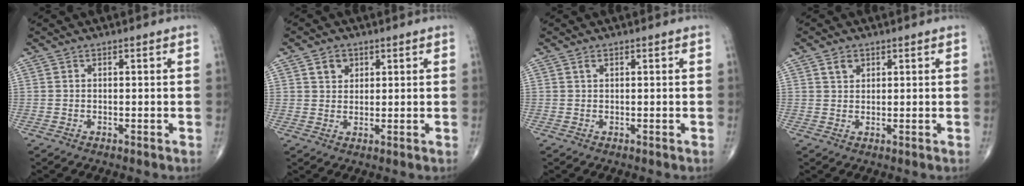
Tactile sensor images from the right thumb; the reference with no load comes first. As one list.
[{"total": 3.4, "force": [1.6, 2.7, 1.3], "torque": [-0.005, -0.009, 0.028]}, {"total": 0.6, "force": [0.4, 0.3, 0.4], "torque": [-0.009, 0.004, 0.008]}, {"total": 2.4, "force": [1.3, 1.7, 1.1], "torque": [-0.011, -0.005, 0.023]}]